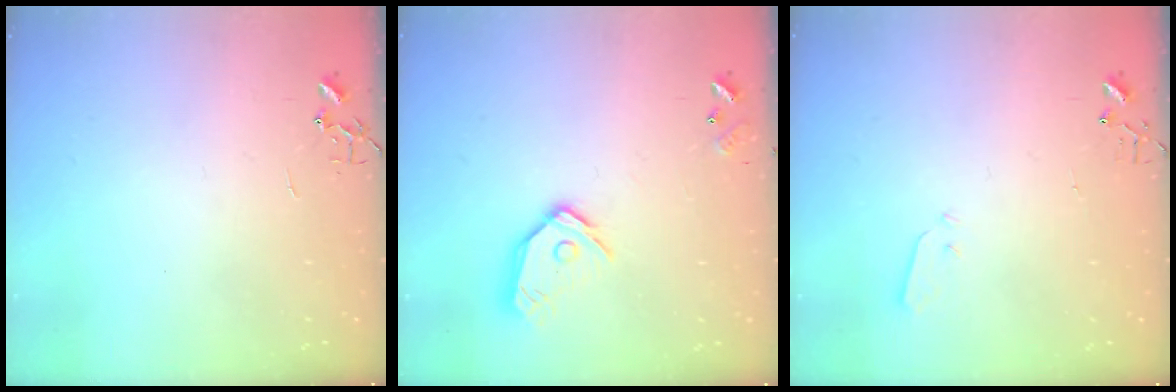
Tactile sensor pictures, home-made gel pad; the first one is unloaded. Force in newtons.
{"total": 12.1, "press": 12.0, "slide": 1.5}
{"total": 3.0, "press": 2.9, "slide": 0.7}